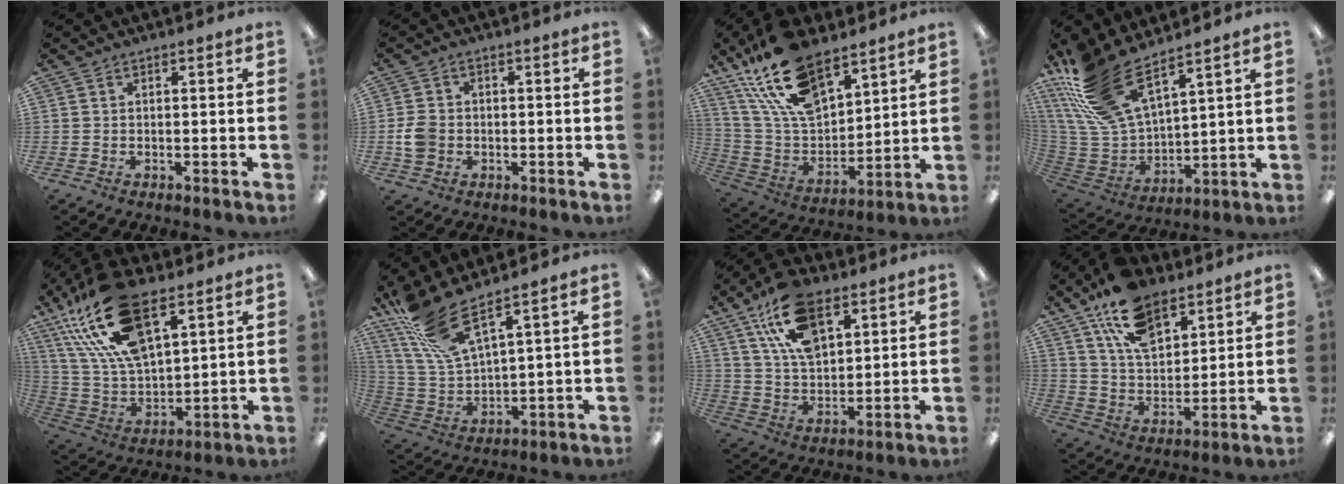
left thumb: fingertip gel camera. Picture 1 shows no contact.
{"total": 4.9, "force": [-0.7, 4.0, 2.6], "torque": [-0.043, 0.004, -0.012]}
{"total": 21.6, "force": [14.6, 10.1, 12.4], "torque": [-0.249, -0.068, 0.264]}
{"total": 19.2, "force": [13.6, 7.7, 11.2], "torque": [-0.261, -0.077, 0.251]}
{"total": 24.4, "force": [14.1, 11.3, 16.3], "torque": [-0.350, -0.057, 0.248]}
{"total": 20.0, "force": [15.4, 5.0, 11.7], "torque": [-0.265, -0.113, 0.270]}
{"total": 17.0, "force": [9.9, 9.0, 10.5], "torque": [-0.187, -0.024, 0.180]}
{"total": 16.2, "force": [10.5, 8.7, 8.8], "torque": [-0.155, -0.041, 0.193]}